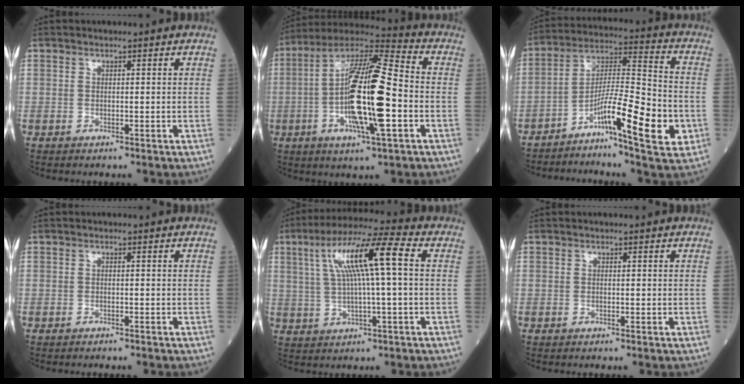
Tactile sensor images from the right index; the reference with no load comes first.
{"total": 19.0, "force": [-2.9, 2.9, 18.6], "torque": [-0.357, 0.001, -0.055]}
{"total": 14.8, "force": [-6.3, 1.7, 13.3], "torque": [-0.236, 0.000, -0.107]}
{"total": 1.4, "force": [-1.0, 0.5, 0.7], "torque": [-0.020, -0.004, -0.009]}
{"total": 12.8, "force": [2.7, 1.1, 12.4], "torque": [-0.237, 0.028, 0.048]}
{"total": 0.0}